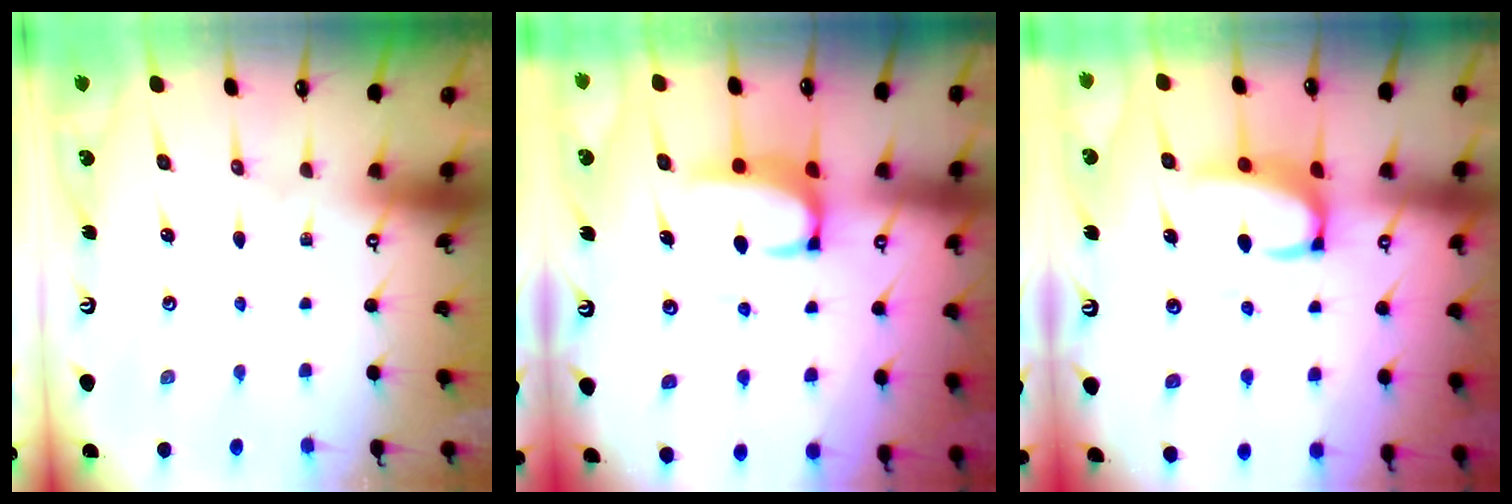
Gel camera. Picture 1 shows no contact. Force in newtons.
{"total": 1.9, "press": 1.9, "slide": 0.3}
{"total": 3.5, "press": 3.4, "slide": 0.8}